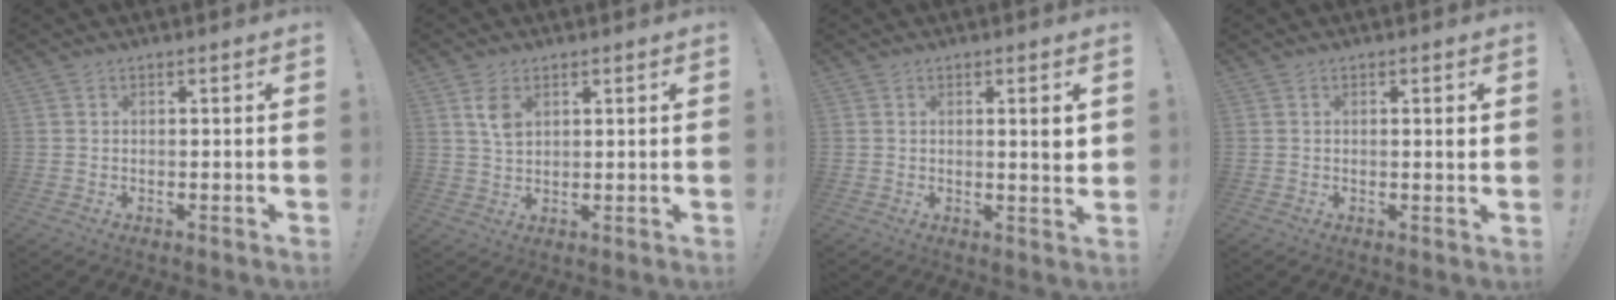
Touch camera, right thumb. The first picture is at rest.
{"total": 4.9, "force": [2.2, 2.6, 3.5], "torque": [-0.050, -0.009, 0.038]}
{"total": 3.8, "force": [1.2, 0.3, 3.6], "torque": [-0.044, -0.011, 0.014]}
{"total": 1.5, "force": [0.7, -0.2, 1.3], "torque": [-0.011, -0.006, 0.007]}